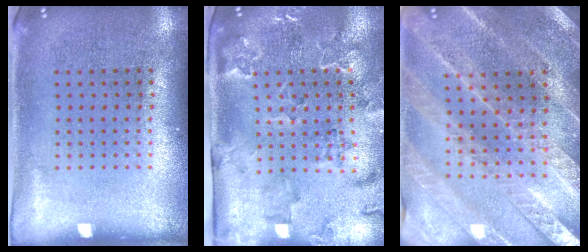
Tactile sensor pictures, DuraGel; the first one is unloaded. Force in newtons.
{"total": 2.3, "press": 2.2, "slide": 0.5}
{"total": 2.5, "press": 2.5, "slide": 0.2}